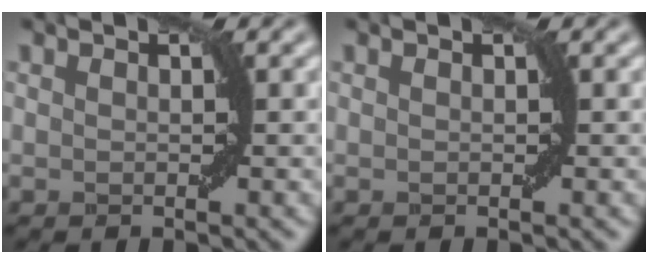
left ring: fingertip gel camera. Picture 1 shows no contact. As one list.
[{"total": 0.0}]